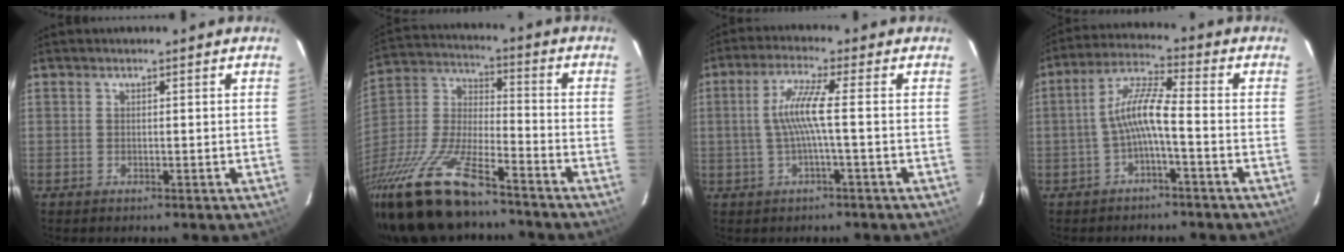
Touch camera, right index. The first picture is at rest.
{"total": 23.7, "force": [-17.5, 6.4, 14.7], "torque": [-0.315, -0.036, -0.320]}
{"total": 6.3, "force": [-0.6, -0.6, 6.2], "torque": [-0.132, 0.002, -0.007]}
{"total": 6.9, "force": [-2.2, 0.7, 6.5], "torque": [-0.146, 0.019, -0.043]}